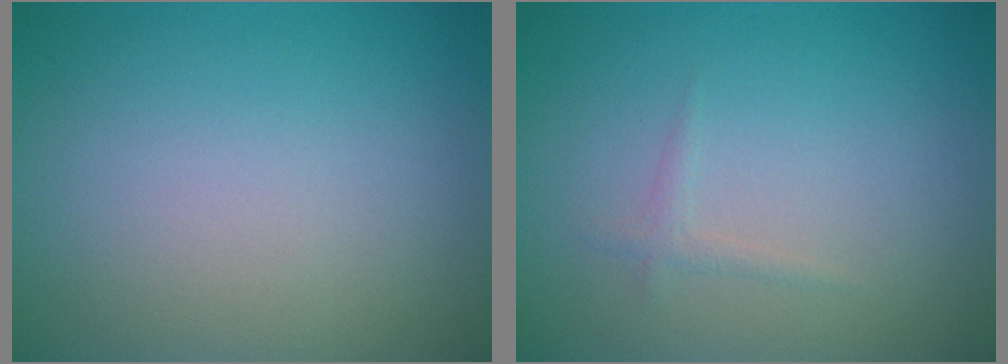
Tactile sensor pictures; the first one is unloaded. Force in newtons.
{"total": 0.8, "press": 0.8, "slide": 0.0}